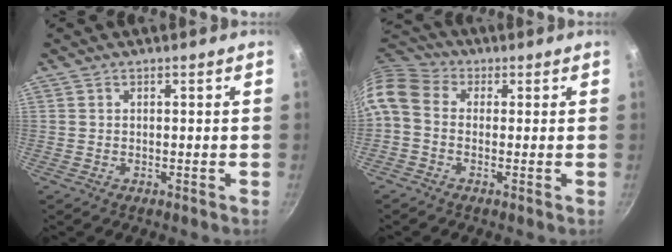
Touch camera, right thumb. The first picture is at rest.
{"total": 9.0, "force": [-0.3, 6.8, 5.9], "torque": [-0.127, 0.035, -0.024]}